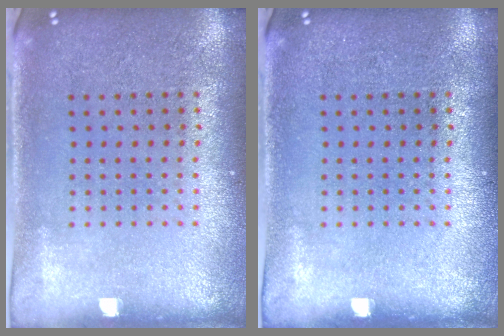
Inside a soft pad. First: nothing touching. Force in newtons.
{"total": 0.0}